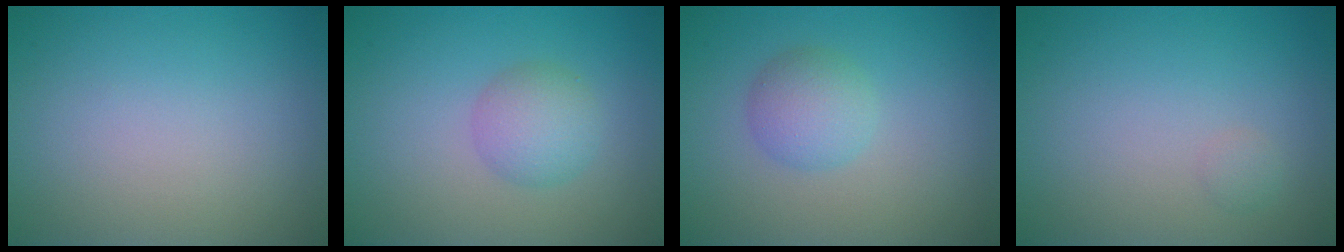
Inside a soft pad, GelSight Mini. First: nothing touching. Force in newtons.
{"total": 2.9, "press": 2.9, "slide": 0.0}
{"total": 2.7, "press": 2.7, "slide": 0.1}
{"total": 0.6, "press": 0.6, "slide": 0.0}